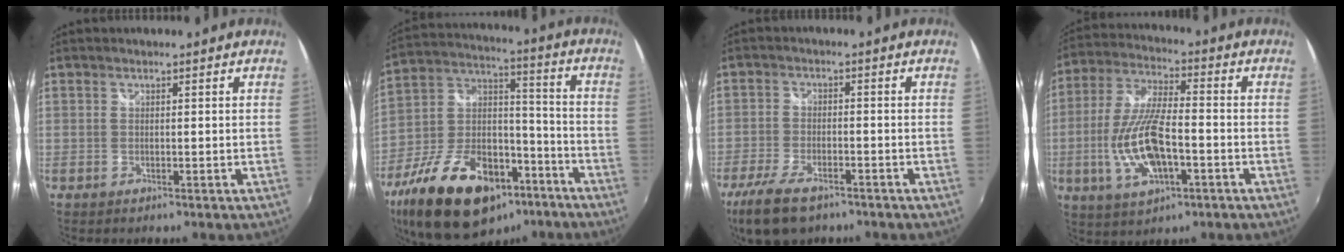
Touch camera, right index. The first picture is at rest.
{"total": 26.6, "force": [-16.2, 13.6, 16.2], "torque": [-0.314, 0.006, -0.255]}
{"total": 10.9, "force": [-7.7, 4.4, 6.3], "torque": [-0.157, -0.028, -0.141]}
{"total": 14.1, "force": [-3.8, 5.3, 12.5], "torque": [-0.263, -0.006, -0.066]}